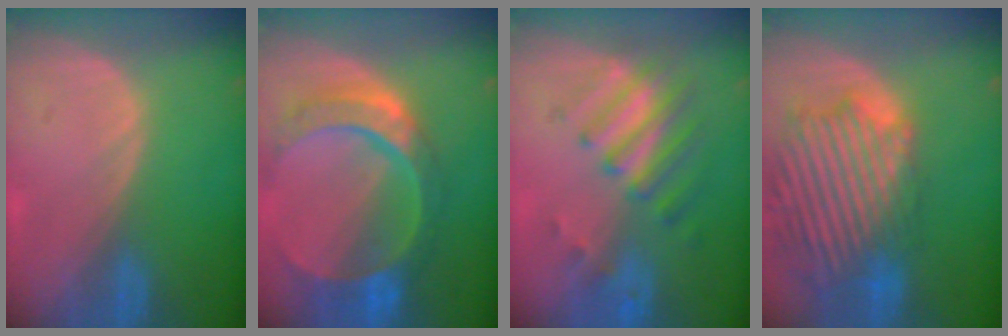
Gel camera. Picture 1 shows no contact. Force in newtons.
{"total": 11.0, "press": 9.3, "slide": 5.9}
{"total": 7.8, "press": 6.9, "slide": 3.6}
{"total": 14.6, "press": 12.5, "slide": 7.5}